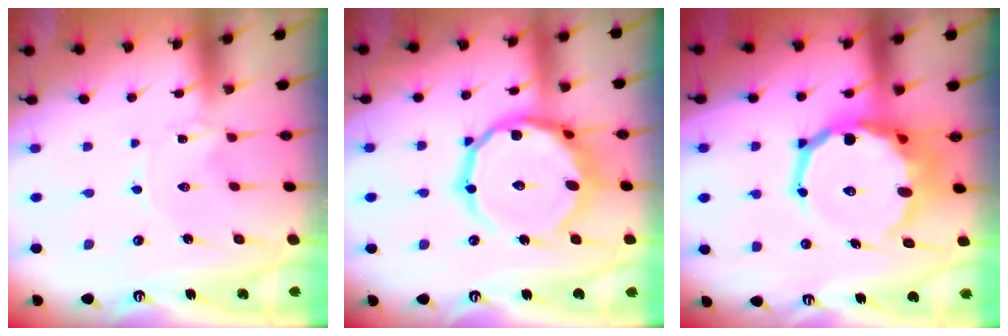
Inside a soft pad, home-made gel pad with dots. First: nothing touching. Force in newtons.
{"total": 17.9, "press": 17.8, "slide": 2.3}
{"total": 16.7, "press": 16.3, "slide": 3.7}